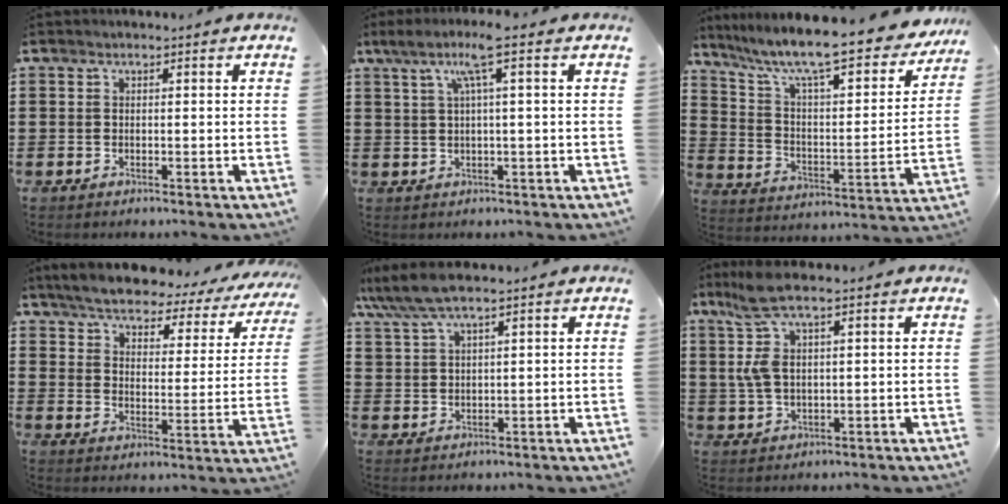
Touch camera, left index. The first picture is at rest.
{"total": 5.4, "force": [1.7, -0.2, 5.1], "torque": [-0.103, 0.002, 0.025]}
{"total": 10.7, "force": [8.9, 0.7, 5.9], "torque": [-0.140, -0.067, 0.145]}
{"total": 4.7, "force": [4.4, 0.7, 1.6], "torque": [-0.056, -0.031, 0.071]}
{"total": 5.2, "force": [4.0, 0.6, 3.2], "torque": [-0.072, -0.004, 0.073]}
{"total": 8.0, "force": [3.1, 2.1, 7.0], "torque": [-0.169, -0.002, 0.047]}